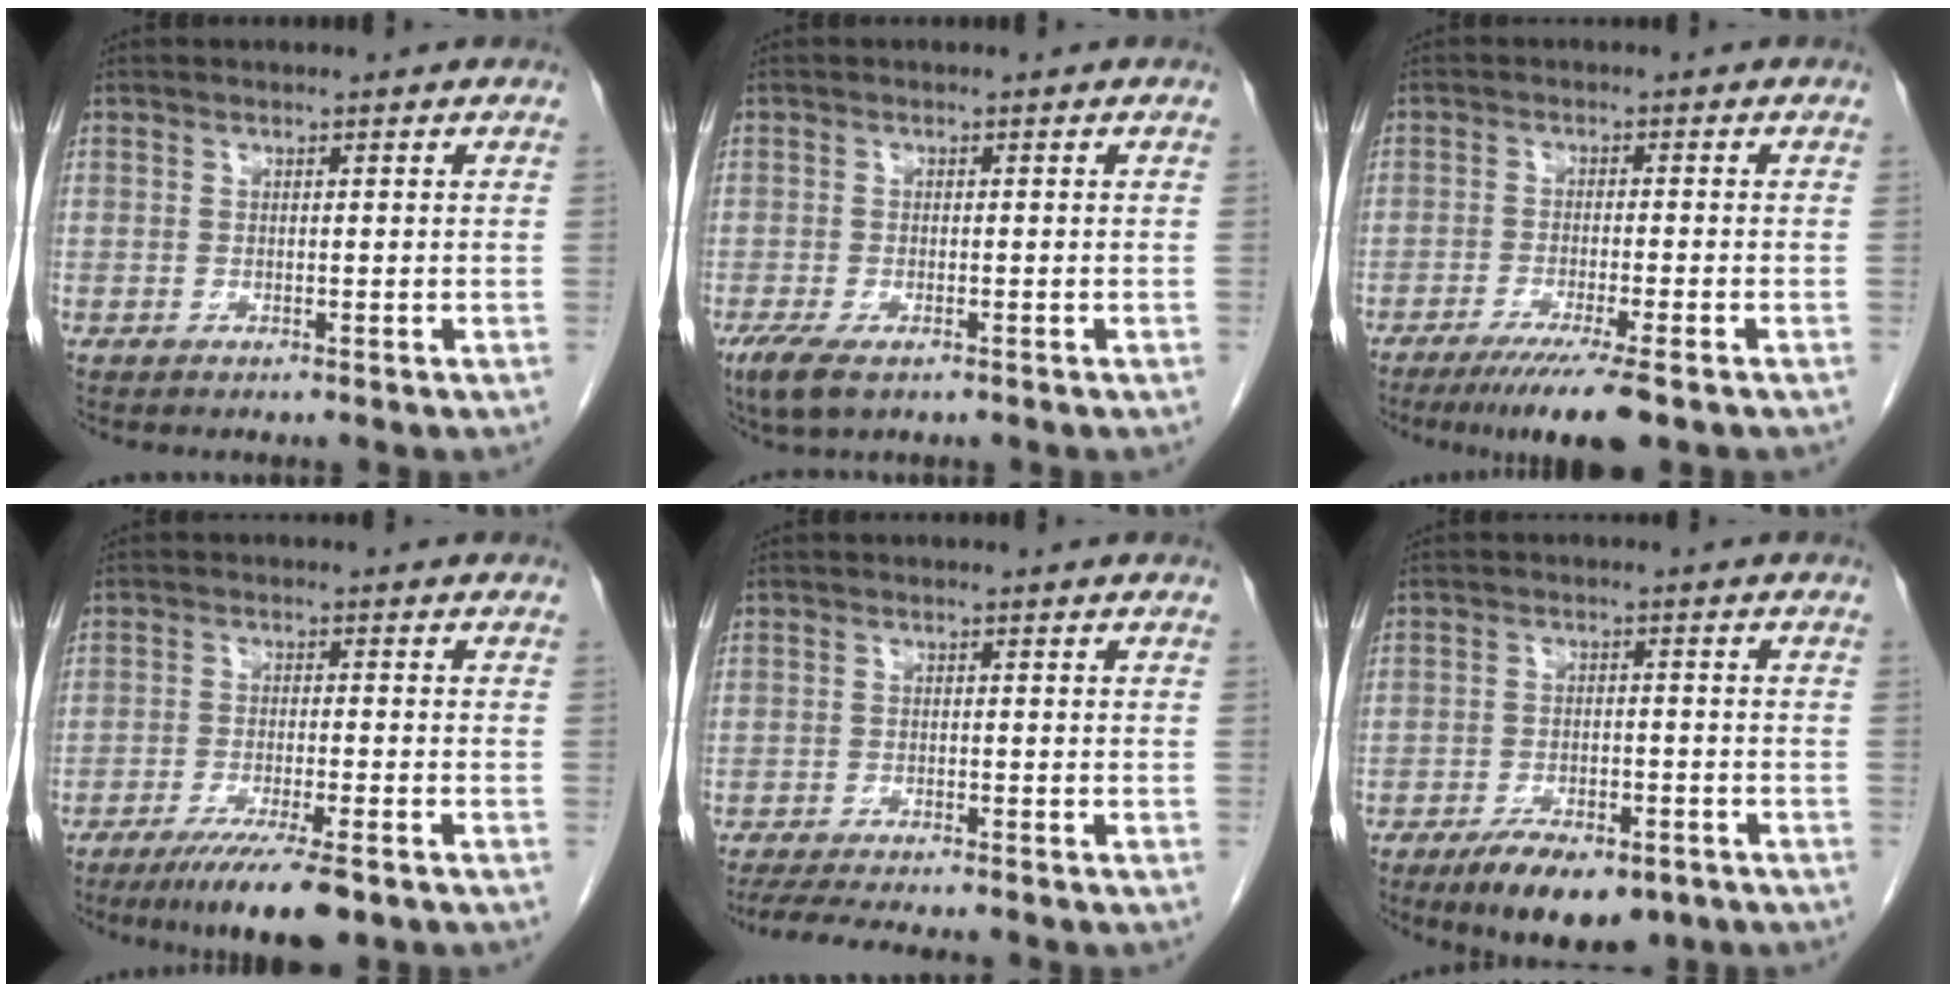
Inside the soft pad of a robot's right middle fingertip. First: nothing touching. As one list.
[{"total": 4.6, "force": [-2.8, 1.7, 3.3], "torque": [-0.070, -0.011, -0.046]}, {"total": 8.0, "force": [-5.6, -0.4, 5.7], "torque": [-0.088, -0.022, -0.088]}, {"total": 9.1, "force": [-6.5, 0.5, 6.4], "torque": [-0.100, -0.023, -0.100]}, {"total": 8.1, "force": [-7.1, 0.6, 3.7], "torque": [-0.053, -0.015, -0.112]}, {"total": 9.8, "force": [-6.9, 3.7, 5.9], "torque": [-0.091, -0.008, -0.104]}]